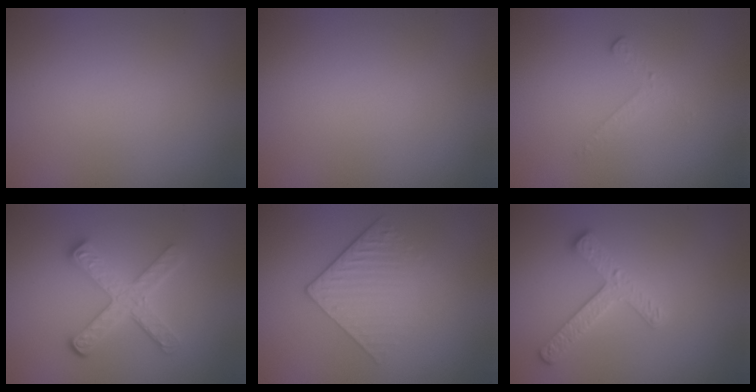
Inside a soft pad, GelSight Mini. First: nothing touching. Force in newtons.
{"total": 0.0}
{"total": 1.6, "press": 1.5, "slide": 0.4}
{"total": 3.6, "press": 3.1, "slide": 1.8}
{"total": 3.2, "press": 2.6, "slide": 1.8}
{"total": 2.7, "press": 2.7, "slide": 0.3}